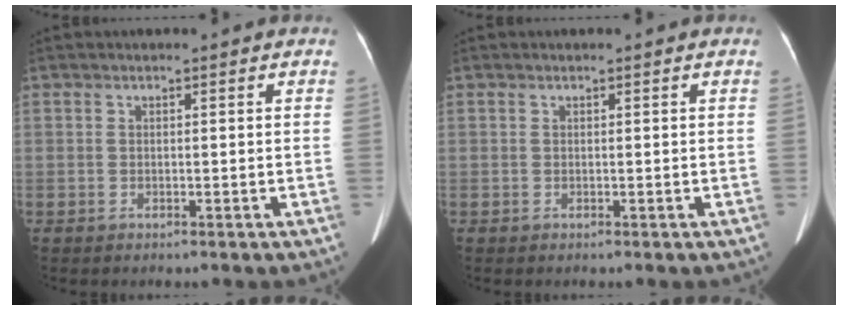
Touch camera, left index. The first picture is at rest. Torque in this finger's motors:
{"motor_torque": [0.02, 0.01, 0.00, 0.00]}